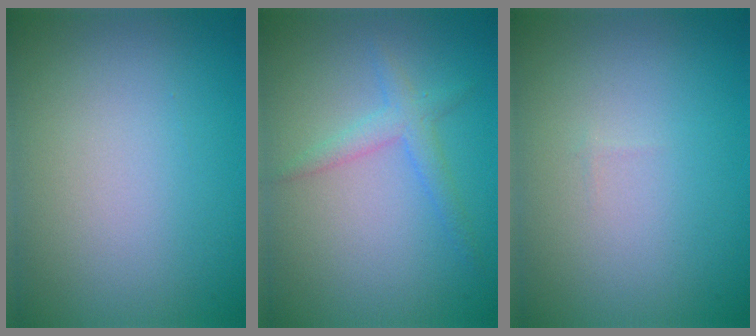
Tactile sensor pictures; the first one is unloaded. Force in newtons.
{"total": 2.0, "press": 2.0, "slide": 0.0}
{"total": 0.0}